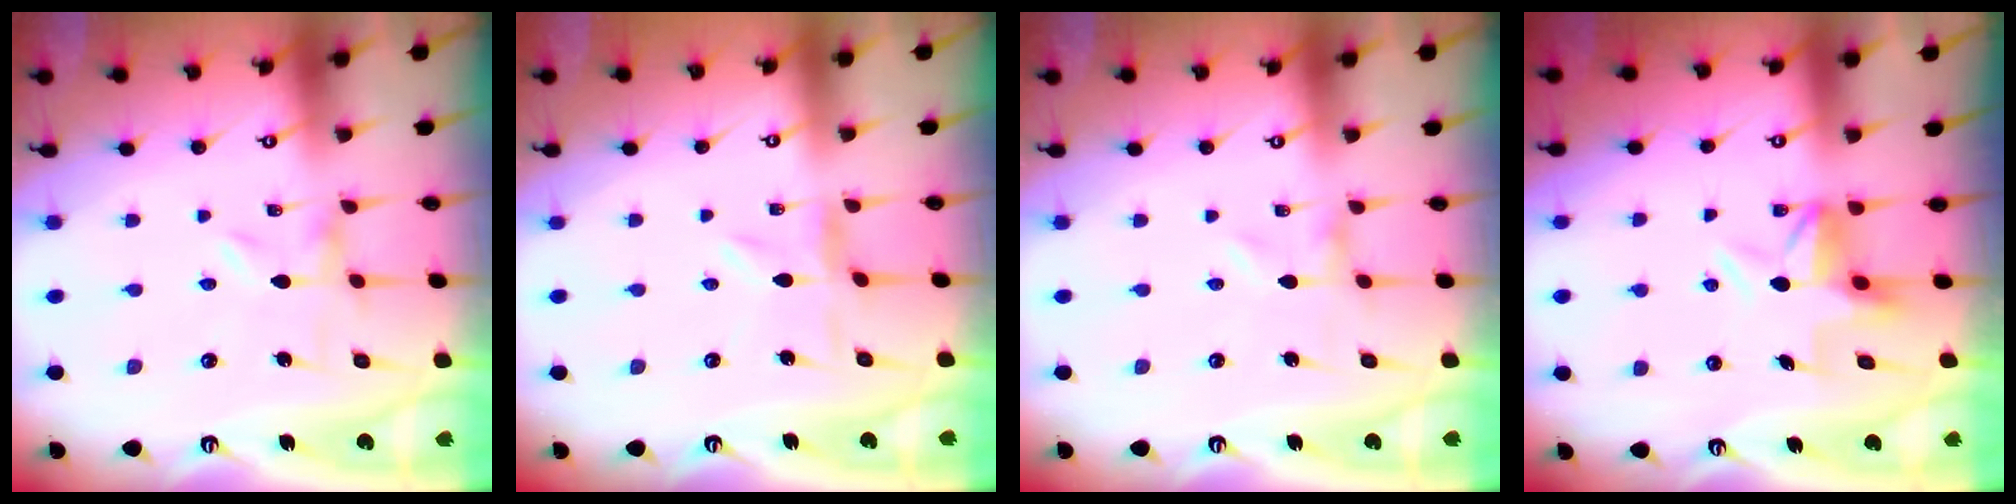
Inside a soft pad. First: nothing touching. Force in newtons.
{"total": 0.7, "press": 0.7, "slide": 0.2}
{"total": 0.0}
{"total": 5.6, "press": 5.6, "slide": 0.3}